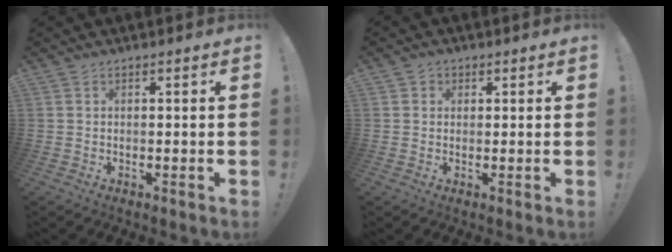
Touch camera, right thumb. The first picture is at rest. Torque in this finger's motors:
{"motor_torque": [0.09, -0.41, -0.38, 0.12, 0.06]}